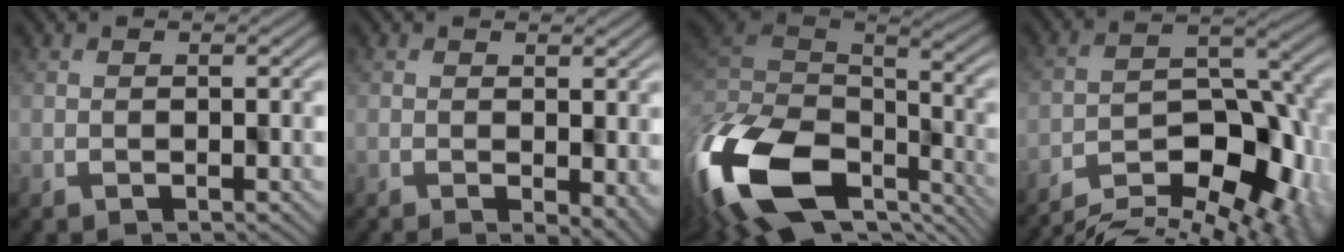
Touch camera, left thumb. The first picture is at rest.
{"total": 2.7, "force": [-1.0, 1.1, 2.2], "torque": [-0.043, -0.006, -0.002]}
{"total": 15.2, "force": [-4.6, 8.4, 11.8], "torque": [-0.296, -0.042, -0.052]}
{"total": 10.2, "force": [-5.8, 4.3, 7.1], "torque": [-0.133, -0.016, -0.100]}